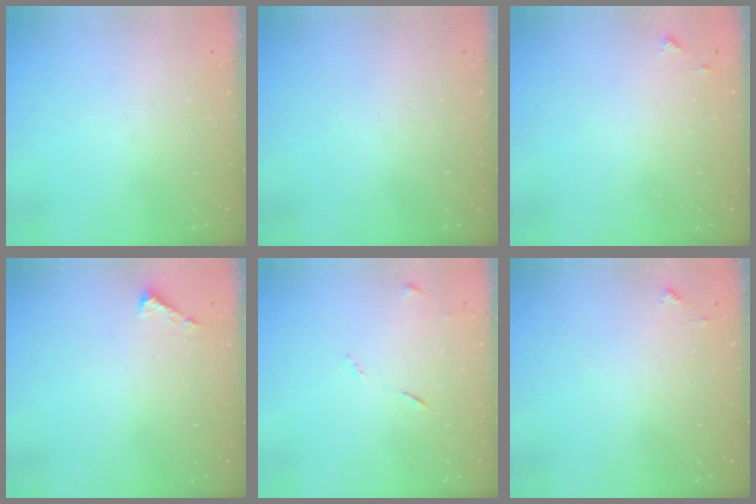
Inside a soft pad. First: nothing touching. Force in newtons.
{"total": 0.0}
{"total": 5.1, "press": 5.1, "slide": 0.4}
{"total": 1.6, "press": 1.6, "slide": 0.1}
{"total": 6.3, "press": 6.3, "slide": 0.6}
{"total": 5.1, "press": 5.1, "slide": 0.4}